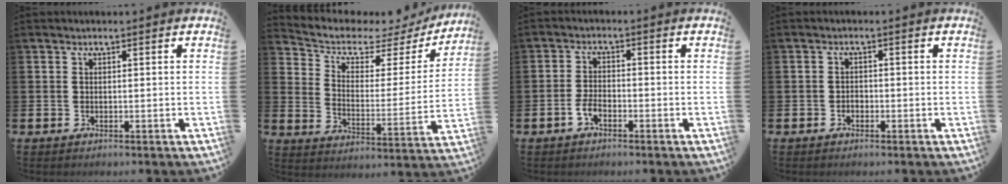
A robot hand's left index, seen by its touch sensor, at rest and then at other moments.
{"total": 4.9, "force": [4.0, 2.5, 1.6], "torque": [-0.065, -0.034, 0.060]}
{"total": 2.3, "force": [-1.3, 1.1, 1.6], "torque": [-0.038, 0.006, -0.024]}
{"total": 1.1, "force": [-0.7, 0.9, 0.2], "torque": [-0.005, 0.000, -0.016]}